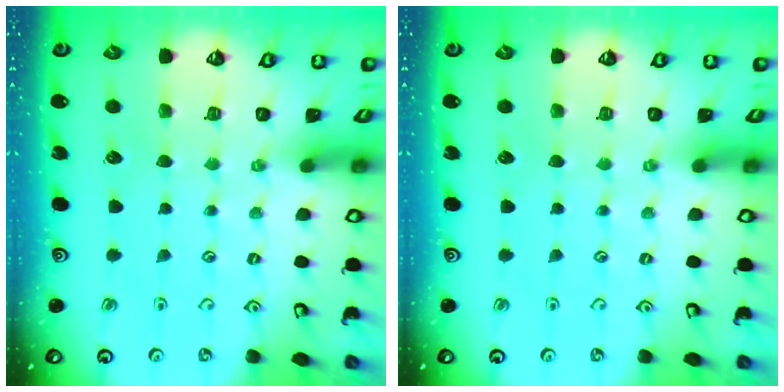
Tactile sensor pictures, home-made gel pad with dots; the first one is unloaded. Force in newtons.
{"total": 0.0}